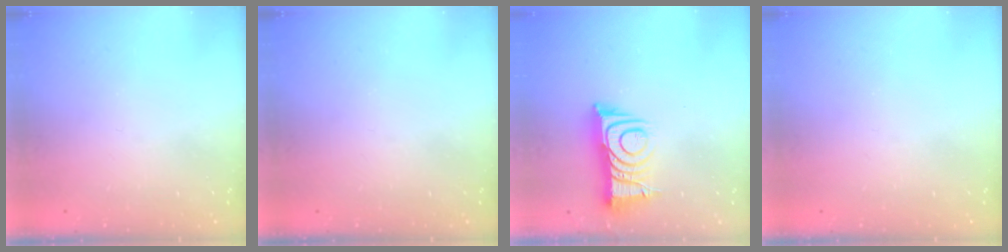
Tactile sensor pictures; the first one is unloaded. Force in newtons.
{"total": 0.0}
{"total": 11.0, "press": 11.0, "slide": 0.6}
{"total": 0.0}